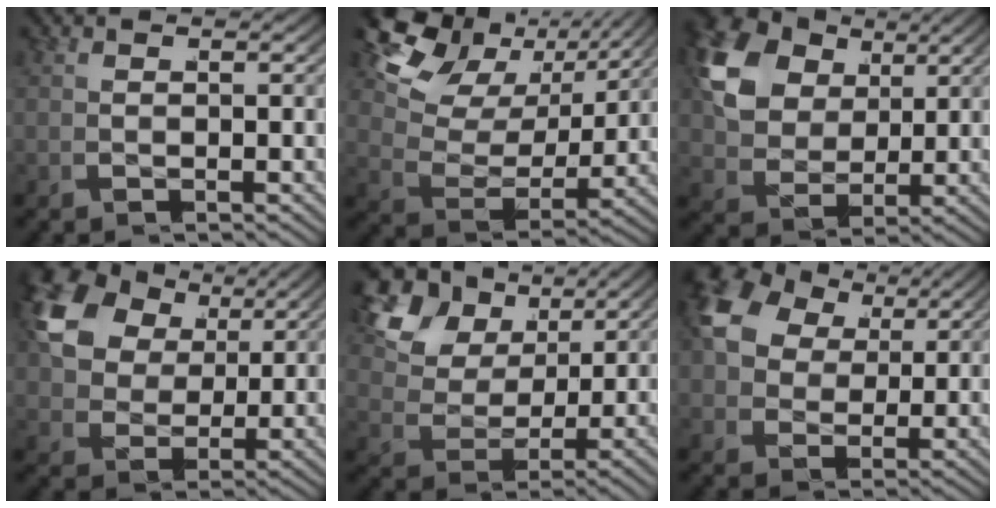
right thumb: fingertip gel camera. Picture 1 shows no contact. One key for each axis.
{"total": 9.0, "fx": 4.1, "fy": 5.6, "fz": 5.7, "tx": -0.113, "ty": 0.001, "tz": 0.055}
{"total": 11.4, "fx": 2.4, "fy": 9.1, "fz": 6.4, "tx": -0.163, "ty": -0.017, "tz": 0.036}
{"total": 10.1, "fx": 3.0, "fy": 7.9, "fz": 5.6, "tx": -0.144, "ty": -0.013, "tz": 0.049}
{"total": 7.8, "fx": 3.3, "fy": 5.7, "fz": 4.2, "tx": -0.102, "ty": 0.005, "tz": 0.047}
{"total": 9.1, "fx": 2.7, "fy": 7.3, "fz": 4.7, "tx": -0.125, "ty": -0.015, "tz": 0.048}